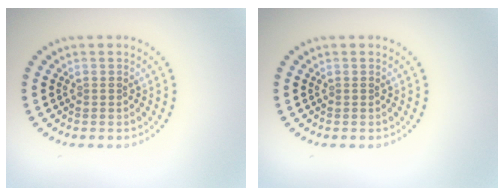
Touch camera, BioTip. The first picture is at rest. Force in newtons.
{"total": 0.0}